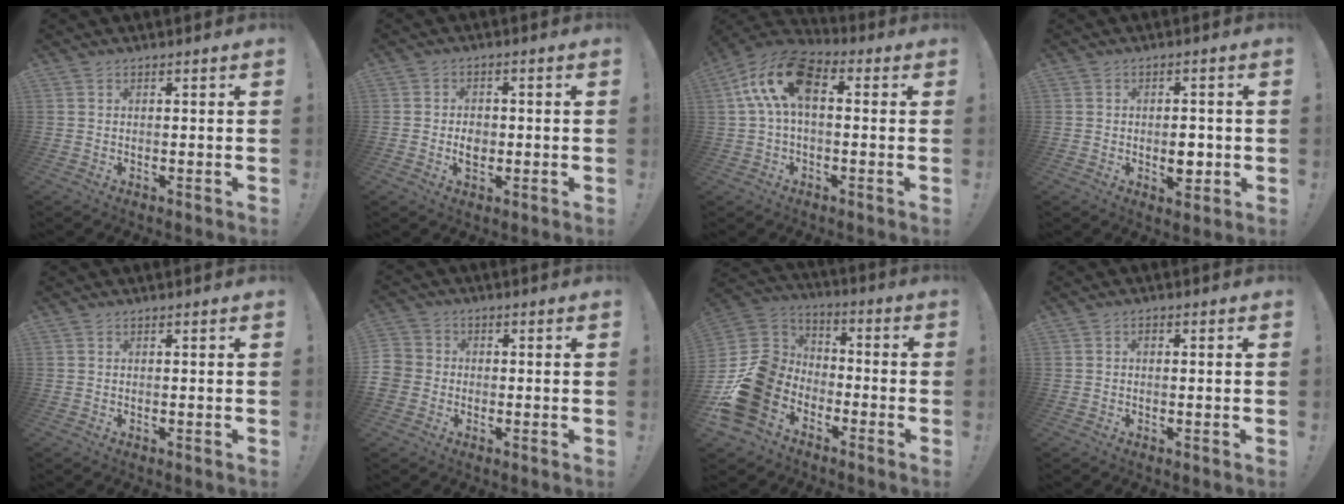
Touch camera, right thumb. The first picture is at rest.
{"total": 4.1, "force": [-1.1, 3.2, 2.4], "torque": [-0.025, -0.003, -0.024]}
{"total": 14.5, "force": [3.4, 7.9, 11.7], "torque": [-0.229, -0.001, 0.062]}
{"total": 5.1, "force": [-0.8, 3.8, 3.3], "torque": [-0.025, 0.001, -0.015]}
{"total": 0.0}
{"total": 4.9, "force": [-1.5, 4.5, 1.5], "torque": [-0.034, 0.016, -0.029]}
{"total": 20.0, "force": [-8.1, 15.1, 10.5], "torque": [-0.168, 0.044, -0.109]}
{"total": 1.1, "force": [-0.2, 0.6, 0.9], "torque": [-0.019, 0.006, -0.004]}